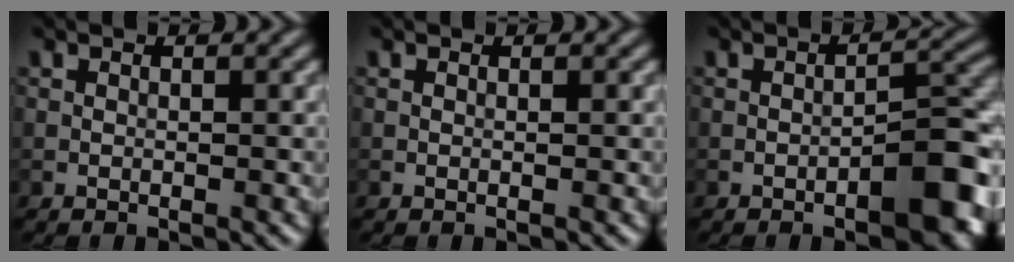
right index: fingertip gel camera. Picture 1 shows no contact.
{"total": 0.0}
{"total": 5.5, "force": [-2.3, 2.0, 4.6], "torque": [-0.062, 0.013, -0.035]}